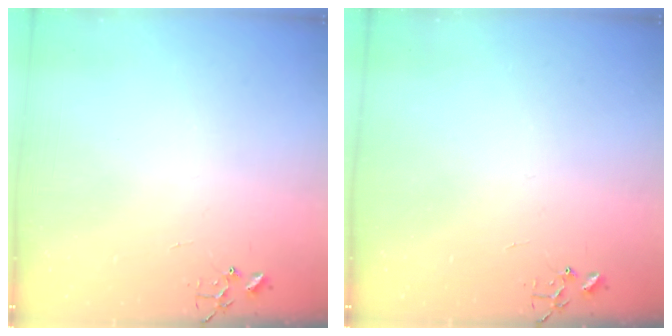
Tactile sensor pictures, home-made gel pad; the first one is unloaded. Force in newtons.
{"total": 0.0}